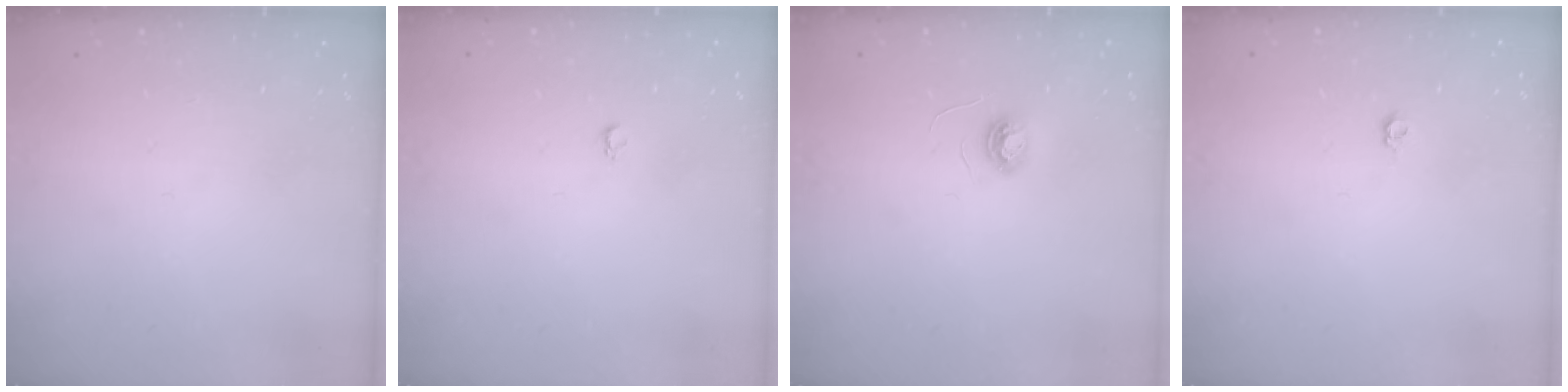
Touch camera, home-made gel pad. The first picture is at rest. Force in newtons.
{"total": 2.6, "press": 2.6, "slide": 0.4}
{"total": 4.0, "press": 4.0, "slide": 0.3}
{"total": 3.5, "press": 3.5, "slide": 0.4}